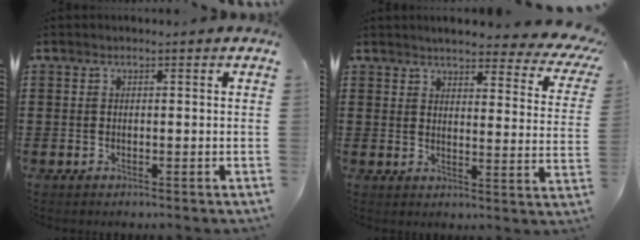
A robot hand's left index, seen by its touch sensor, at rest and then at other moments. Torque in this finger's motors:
{"motor_torque": [2.14, 0.00, 0.18, -0.04]}